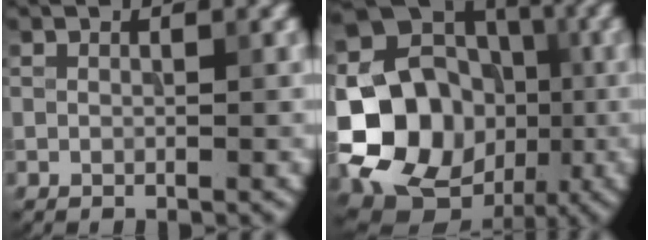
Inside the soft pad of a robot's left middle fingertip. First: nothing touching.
{"total": 19.6, "force": [-2.7, 17.3, 8.9], "torque": [-0.189, 0.001, -0.072]}